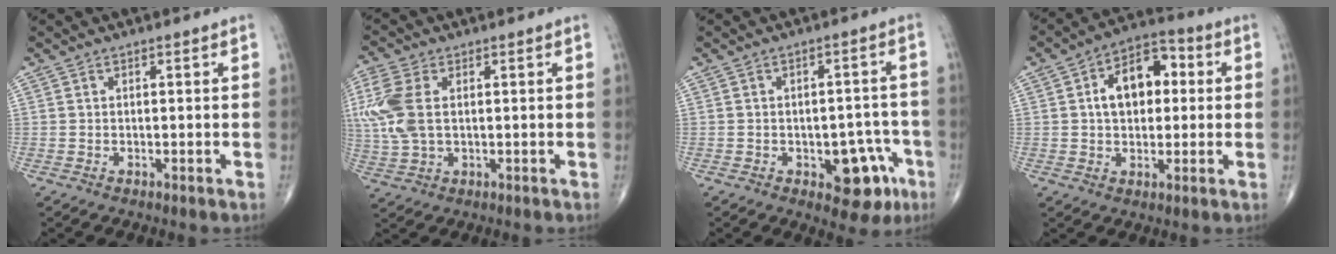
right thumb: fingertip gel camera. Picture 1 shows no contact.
{"total": 10.2, "force": [1.6, 6.2, 7.9], "torque": [-0.212, 0.009, 0.034]}
{"total": 9.1, "force": [-3.8, 5.1, 6.5], "torque": [-0.043, 0.027, -0.040]}
{"total": 11.7, "force": [1.8, 7.5, 8.8], "torque": [-0.114, 0.024, 0.021]}